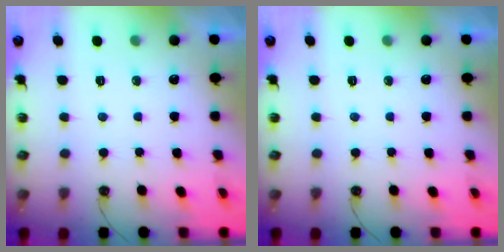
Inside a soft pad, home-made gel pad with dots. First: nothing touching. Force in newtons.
{"total": 0.0}